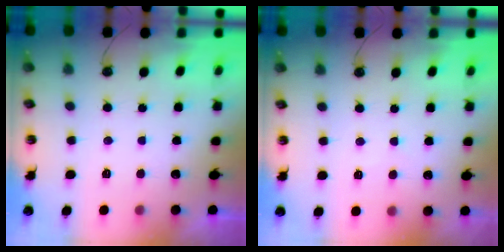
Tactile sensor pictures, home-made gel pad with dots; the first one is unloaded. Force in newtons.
{"total": 2.1, "press": 2.0, "slide": 0.4}